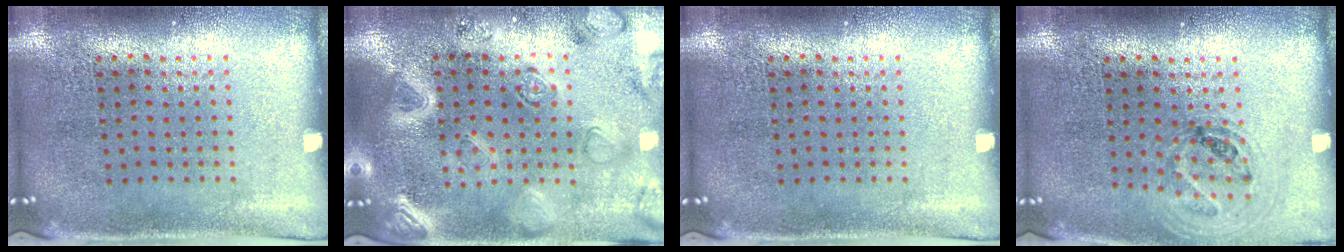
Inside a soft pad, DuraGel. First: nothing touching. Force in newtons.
{"total": 3.0, "press": 2.9, "slide": 0.8}
{"total": 0.0}
{"total": 0.9, "press": 0.9, "slide": 0.1}